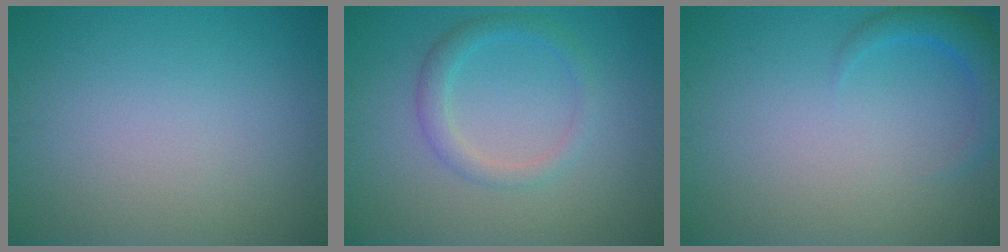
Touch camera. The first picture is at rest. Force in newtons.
{"total": 2.3, "press": 2.3, "slide": 0.0}
{"total": 2.5, "press": 2.5, "slide": 0.3}